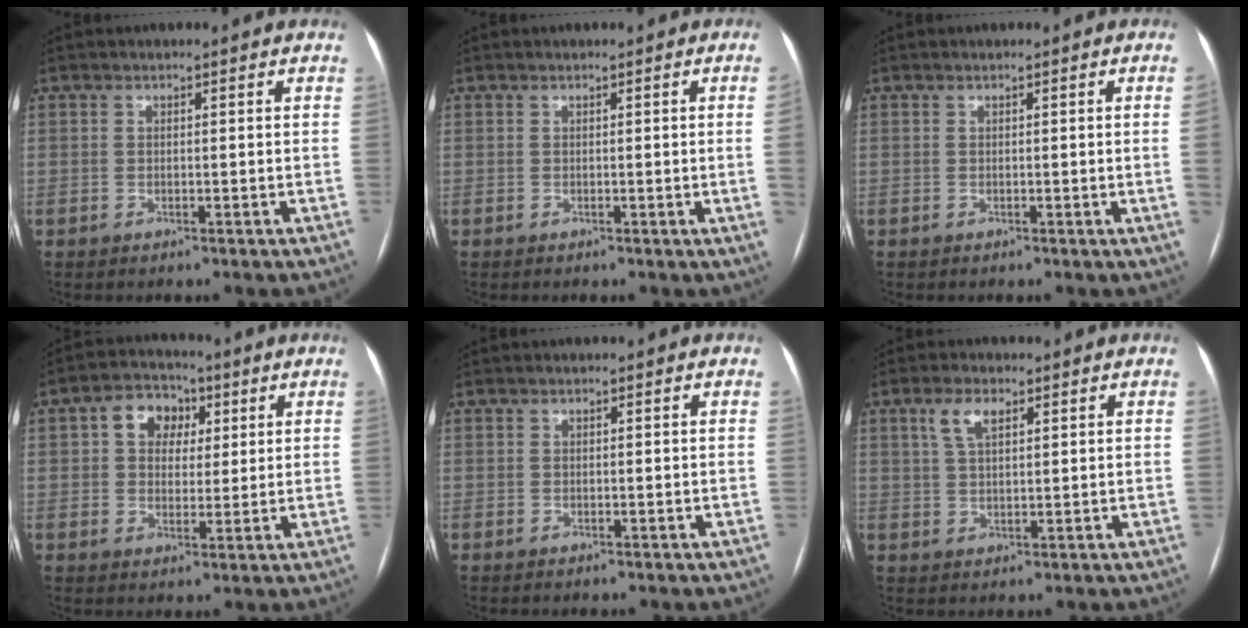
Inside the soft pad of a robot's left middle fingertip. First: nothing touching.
{"total": 2.0, "force": [-0.2, -0.8, 1.9], "torque": [-0.023, -0.001, -0.002]}
{"total": 1.6, "force": [-0.2, -0.6, 1.4], "torque": [-0.016, 0.000, -0.003]}
{"total": 6.9, "force": [2.3, 5.2, 3.9], "torque": [-0.067, 0.025, 0.037]}
{"total": 0.0}
{"total": 4.1, "force": [2.1, 1.6, 3.1], "torque": [-0.068, 0.010, 0.042]}